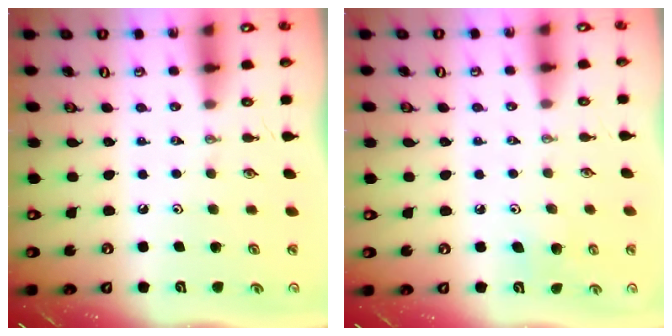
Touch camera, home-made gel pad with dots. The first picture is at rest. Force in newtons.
{"total": 4.2, "press": 4.2, "slide": 0.4}